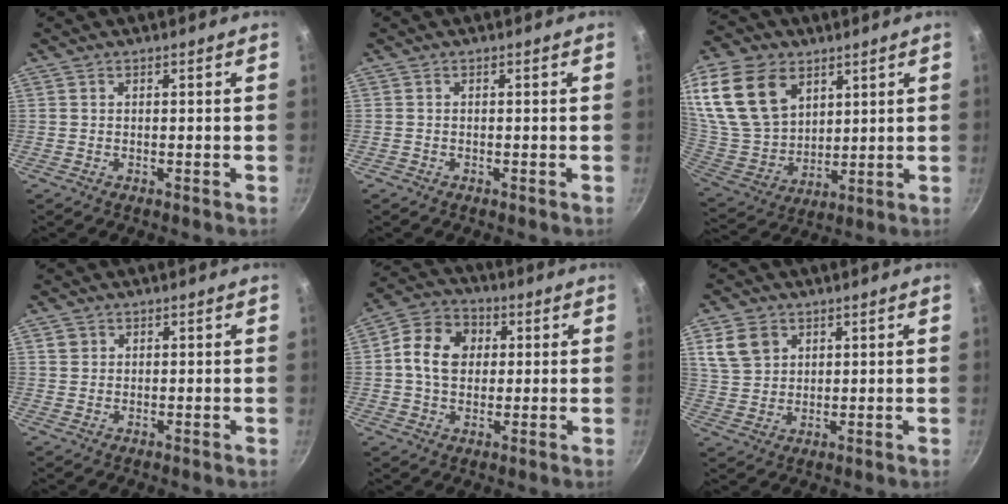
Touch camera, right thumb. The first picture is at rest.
{"total": 0.0}
{"total": 22.6, "force": [10.2, 15.4, 13.1], "torque": [-0.267, -0.023, 0.205]}
{"total": 1.6, "force": [0.6, 1.4, 0.4], "torque": [-0.003, 0.005, 0.010]}
{"total": 11.0, "force": [1.6, 8.6, 6.7], "torque": [-0.098, 0.012, 0.013]}
{"total": 7.6, "force": [3.2, 5.8, 3.7], "torque": [-0.053, -0.002, 0.070]}